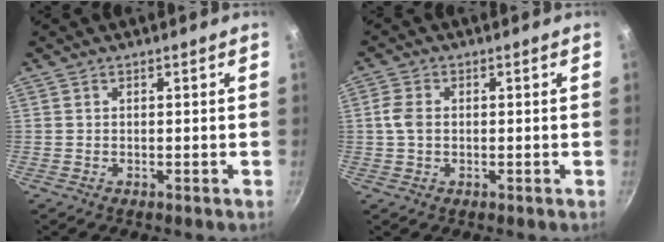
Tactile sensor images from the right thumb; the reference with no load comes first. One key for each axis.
{"total": 3.5, "fx": 0.0, "fy": 2.5, "fz": 2.4, "tx": -0.051, "ty": 0.008, "tz": -0.005}